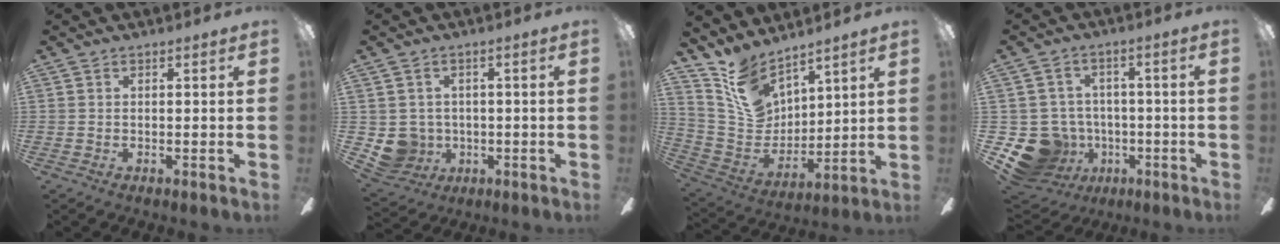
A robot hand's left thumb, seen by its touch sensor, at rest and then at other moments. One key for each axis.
{"total": 4.5, "fx": 0.6, "fy": 4.4, "fz": 0.8, "tx": -0.025, "ty": 0.001, "tz": 0.014}
{"total": 13.2, "fx": 9.8, "fy": 7.3, "fz": 4.9, "tx": -0.114, "ty": -0.058, "tz": 0.195}
{"total": 13.5, "fx": -5.1, "fy": 11.5, "fz": 5.1, "tx": -0.133, "ty": 0.030, "tz": -0.078}